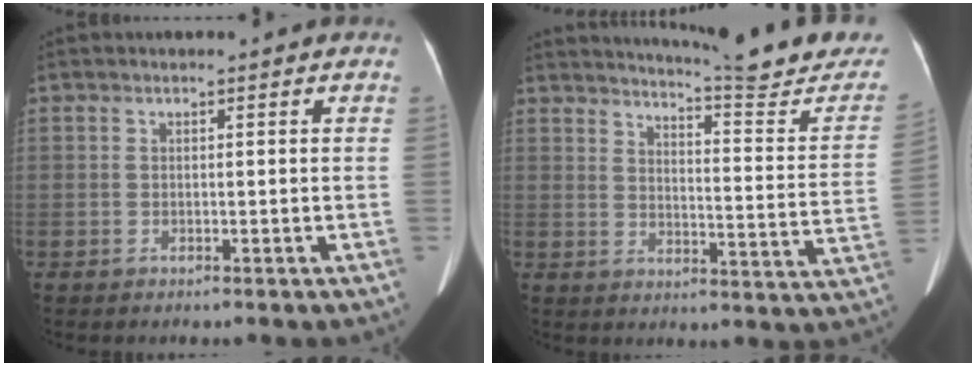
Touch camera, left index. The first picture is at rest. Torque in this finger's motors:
{"motor_torque": [0.73, -1.41, 0.05, 0.05]}